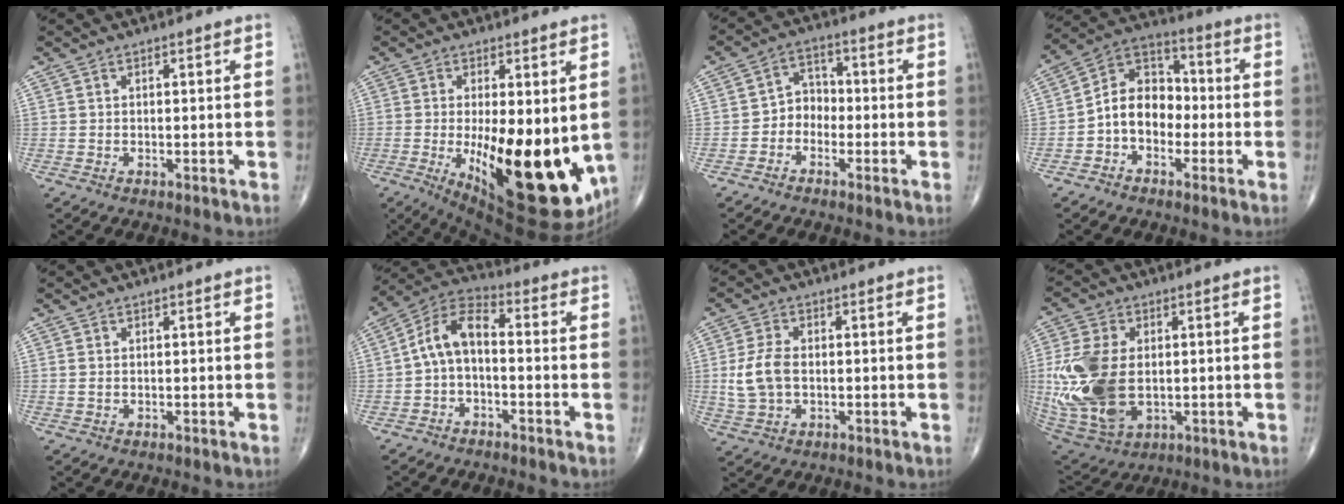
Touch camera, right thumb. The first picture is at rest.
{"total": 22.2, "force": [-3.1, 8.2, 20.4], "torque": [-0.261, -0.039, -0.018]}
{"total": 4.9, "force": [-1.8, 4.0, 2.2], "torque": [-0.007, 0.026, -0.047]}
{"total": 10.8, "force": [-2.3, 8.1, 6.7], "torque": [-0.088, 0.042, -0.058]}
{"total": 1.2, "force": [0.0, 0.8, 0.8], "torque": [-0.021, 0.002, 0.002]}
{"total": 8.5, "force": [-1.1, 4.6, 7.0], "torque": [-0.124, 0.038, -0.037]}
{"total": 7.1, "force": [-0.2, 4.5, 5.5], "torque": [-0.119, 0.006, -0.003]}
{"total": 19.9, "force": [-0.6, 12.6, 15.4], "torque": [-0.346, -0.016, 0.006]}